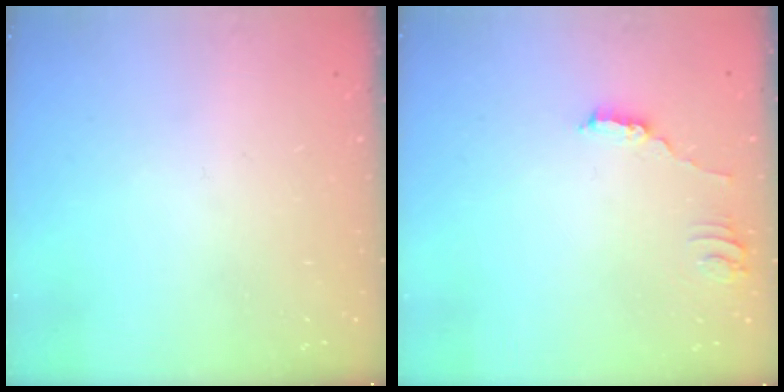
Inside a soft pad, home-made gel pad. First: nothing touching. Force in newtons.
{"total": 2.5, "press": 2.5, "slide": 0.2}